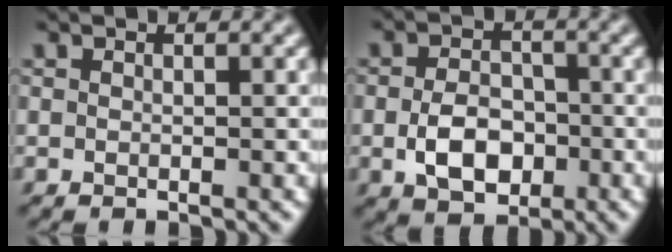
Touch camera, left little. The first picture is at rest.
{"total": 4.8, "force": [-1.5, 3.2, 3.2], "torque": [-0.063, -0.003, -0.027]}